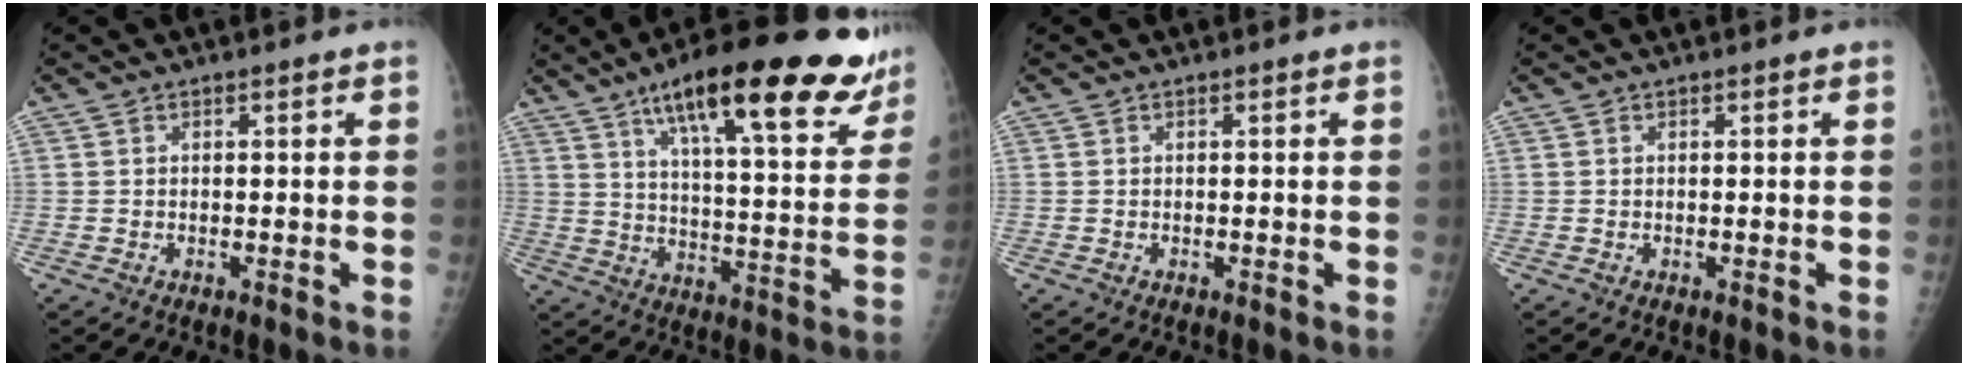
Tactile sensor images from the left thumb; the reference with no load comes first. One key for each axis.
{"total": 26.4, "fx": 17.0, "fy": 6.9, "fz": 19.0, "tx": -0.245, "ty": -0.042, "tz": 0.245}
{"total": 0.0}
{"total": 0.0}